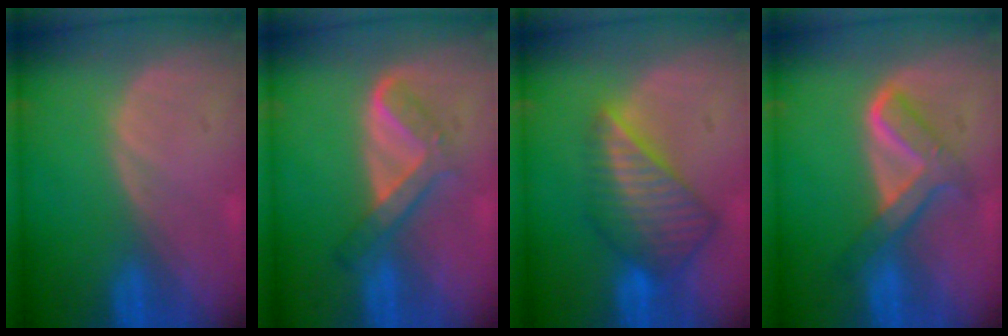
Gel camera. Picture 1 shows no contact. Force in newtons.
{"total": 5.1, "press": 4.9, "slide": 1.2}
{"total": 8.5, "press": 7.4, "slide": 4.1}
{"total": 5.7, "press": 5.7, "slide": 0.3}